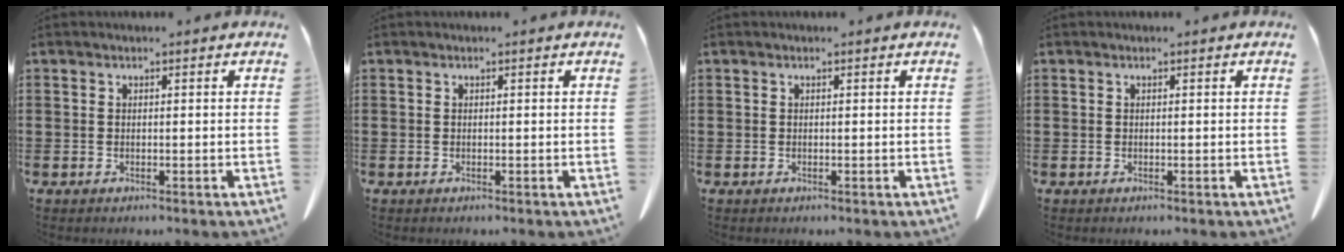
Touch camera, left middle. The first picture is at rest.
{"total": 0.0}
{"total": 0.0}
{"total": 0.0}